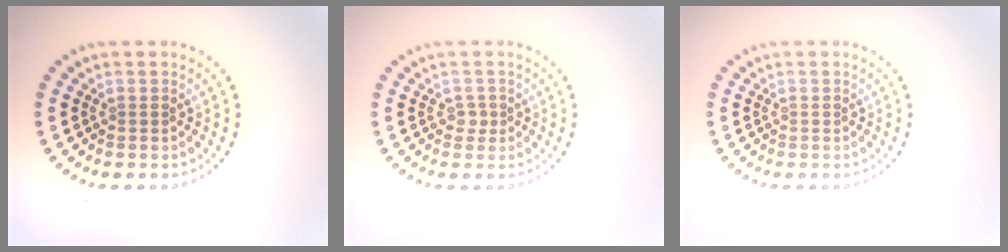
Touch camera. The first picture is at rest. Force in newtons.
{"total": 0.9, "press": 0.7, "slide": 0.5}
{"total": 0.0}